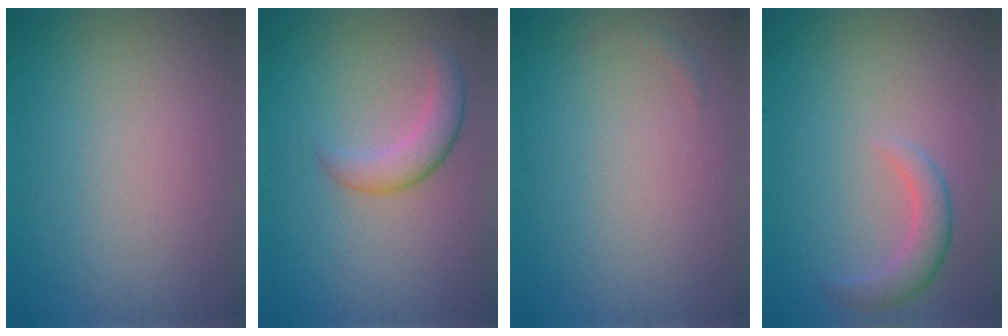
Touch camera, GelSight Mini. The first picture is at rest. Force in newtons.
{"total": 3.0, "press": 3.0, "slide": 0.1}
{"total": 0.6, "press": 0.6, "slide": 0.1}
{"total": 2.5, "press": 2.5, "slide": 0.3}